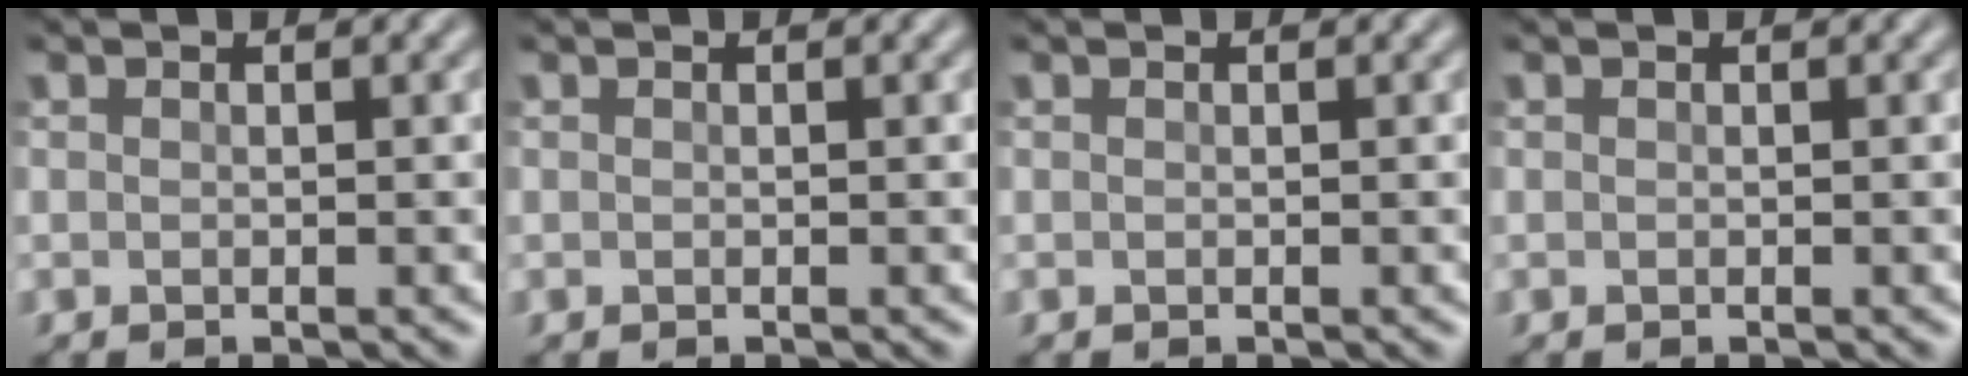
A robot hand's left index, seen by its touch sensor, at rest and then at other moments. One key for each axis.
{"total": 0.0}
{"total": 0.0}
{"total": 0.0}